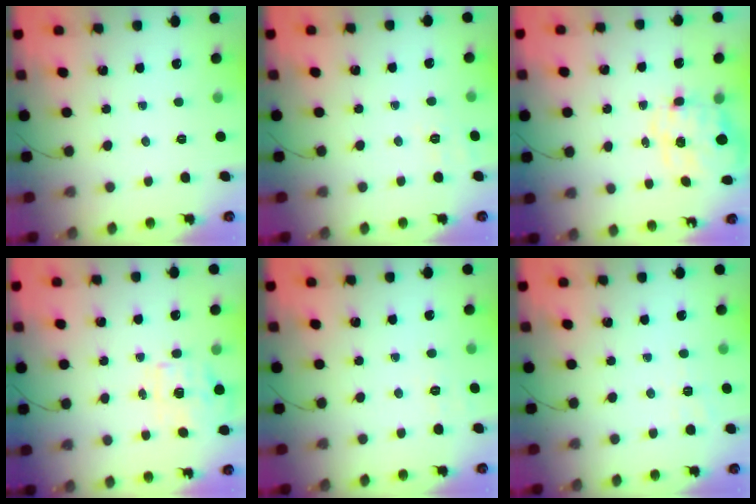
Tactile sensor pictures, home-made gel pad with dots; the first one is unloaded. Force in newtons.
{"total": 2.7, "press": 1.6, "slide": 2.1}
{"total": 3.7, "press": 3.2, "slide": 1.9}
{"total": 1.2, "press": 1.0, "slide": 0.7}
{"total": 2.1, "press": 1.2, "slide": 1.8}
{"total": 2.4, "press": 1.2, "slide": 2.0}